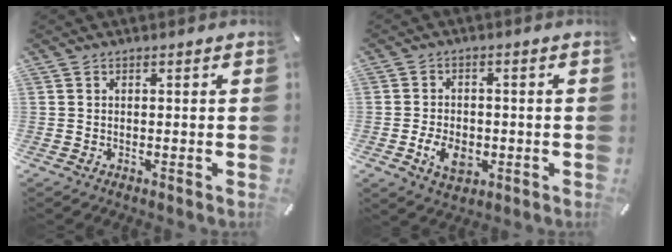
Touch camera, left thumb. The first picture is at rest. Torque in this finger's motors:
{"motor_torque": [1.03, 1.02, 0.11, -0.05, 0.01]}